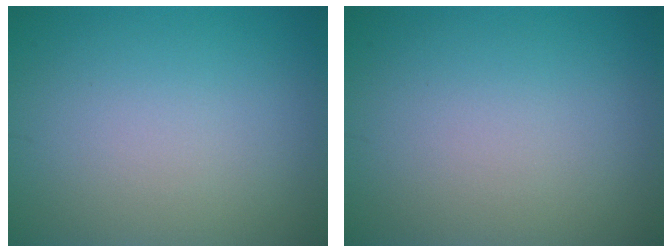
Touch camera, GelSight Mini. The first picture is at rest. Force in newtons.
{"total": 0.0}